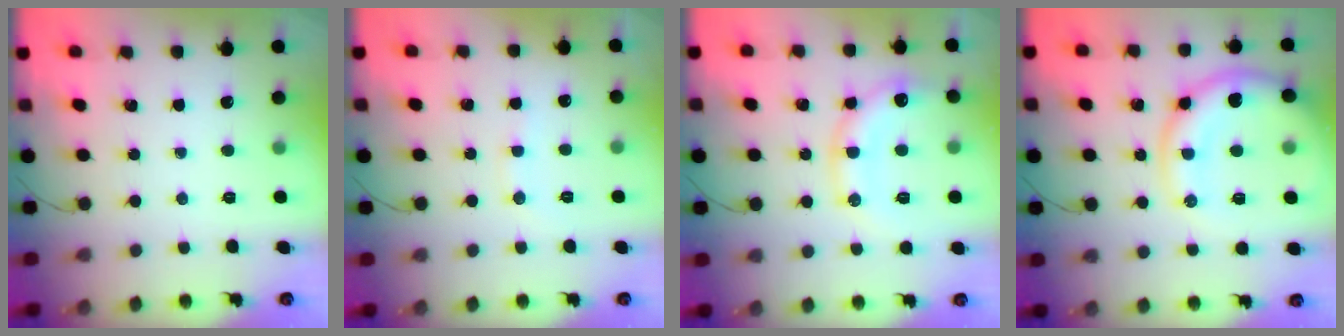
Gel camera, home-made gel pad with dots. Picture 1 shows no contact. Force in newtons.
{"total": 6.9, "press": 6.8, "slide": 1.2}
{"total": 14.2, "press": 14.1, "slide": 1.9}
{"total": 13.5, "press": 13.3, "slide": 2.5}